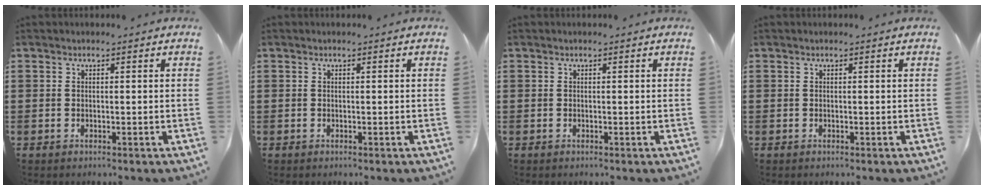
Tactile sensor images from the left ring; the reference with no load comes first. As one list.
[{"total": 0.0}, {"total": 0.0}, {"total": 0.0}]